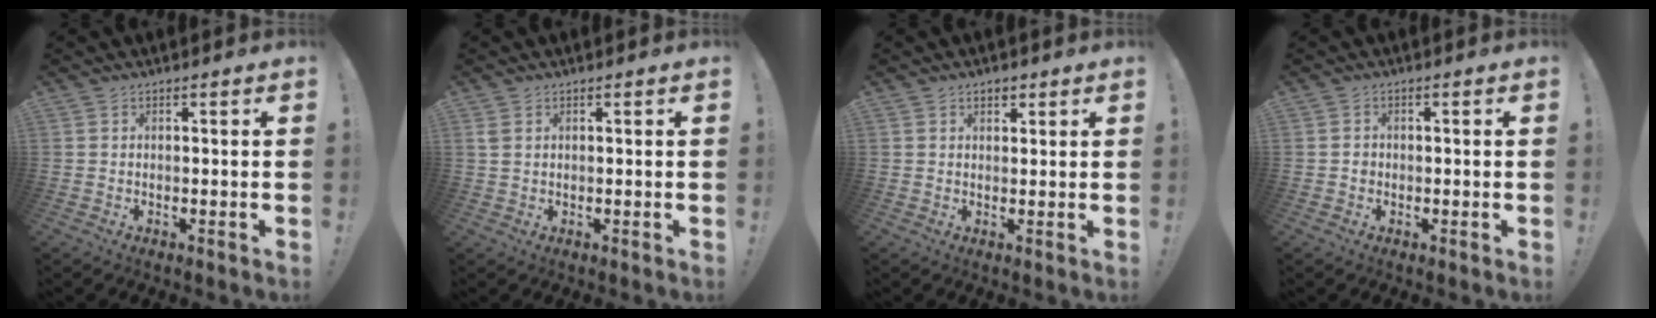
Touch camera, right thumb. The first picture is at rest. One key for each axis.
{"total": 1.6, "fx": 0.8, "fy": 0.8, "fz": 1.2, "tx": -0.030, "ty": 0.005, "tz": 0.016}
{"total": 2.3, "fx": 1.4, "fy": 1.5, "fz": 1.0, "tx": -0.009, "ty": -0.002, "tz": 0.024}
{"total": 1.4, "fx": -0.6, "fy": 1.2, "fz": 0.2, "tx": -0.011, "ty": 0.006, "tz": -0.009}